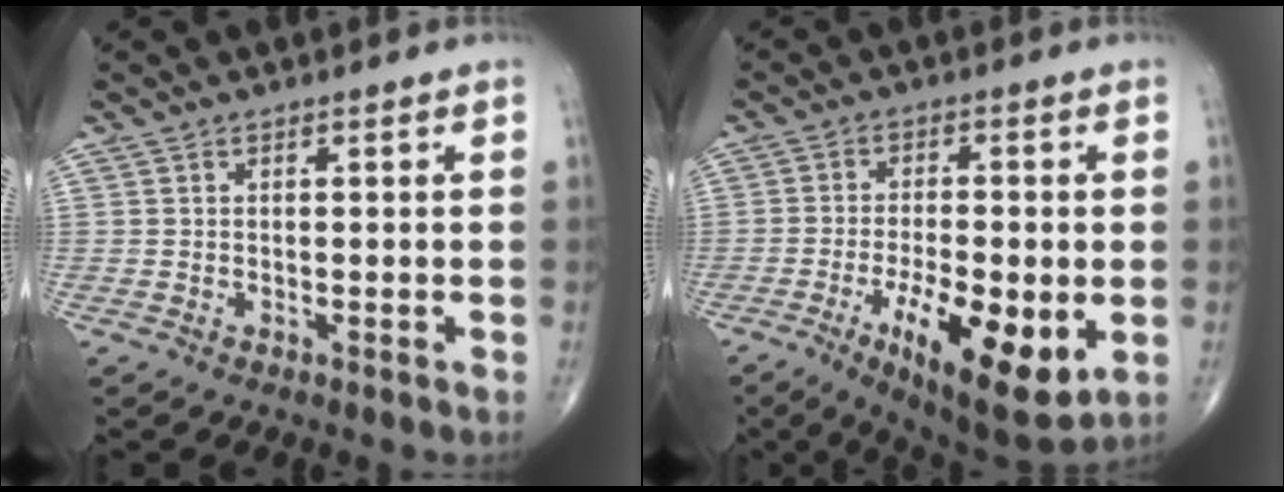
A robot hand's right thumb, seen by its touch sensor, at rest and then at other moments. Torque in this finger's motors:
{"motor_torque": [1.05, 1.90, 0.25, -0.40, 0.15]}